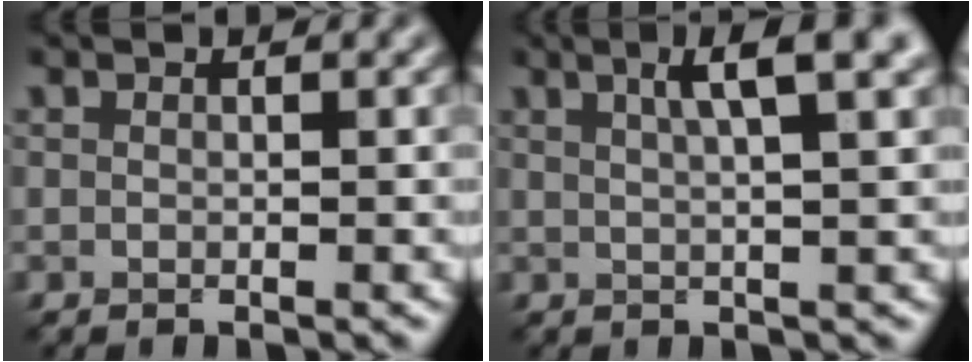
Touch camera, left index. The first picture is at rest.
{"total": 5.1, "force": [2.4, 1.0, 4.4], "torque": [-0.053, 0.012, 0.032]}